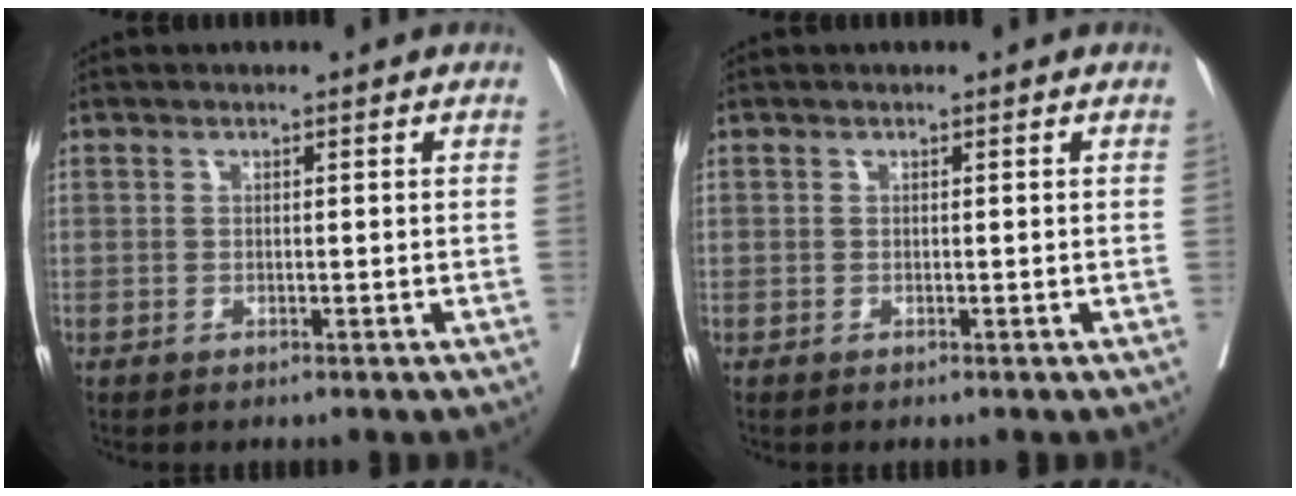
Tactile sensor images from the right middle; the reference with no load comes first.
{"total": 0.0}